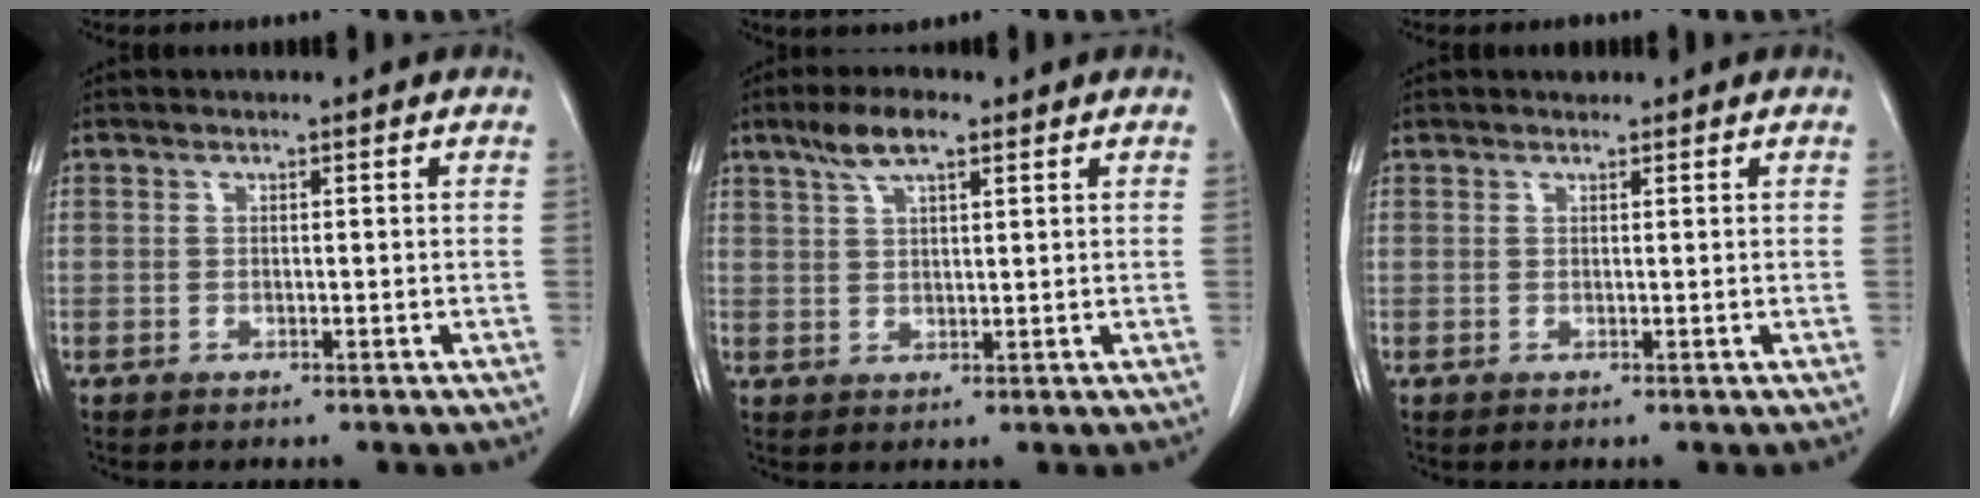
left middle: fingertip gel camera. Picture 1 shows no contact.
{"total": 5.3, "force": [3.5, 1.2, 3.8], "torque": [-0.081, 0.012, 0.066]}
{"total": 0.7, "force": [0.6, 0.3, -0.2], "torque": [-0.003, 0.006, 0.011]}